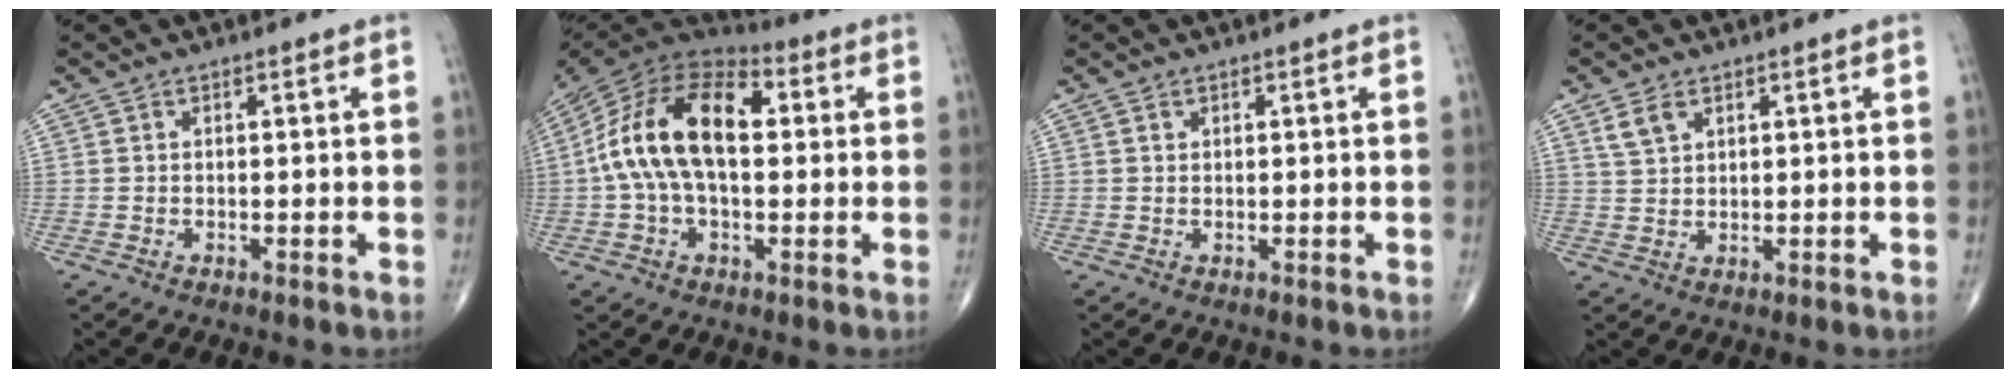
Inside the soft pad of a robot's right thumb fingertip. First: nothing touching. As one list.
[{"total": 18.9, "force": [1.9, 10.7, 15.5], "torque": [-0.289, 0.038, 0.022]}, {"total": 0.7, "force": [0.4, 0.6, 0.3], "torque": [0.000, -0.002, 0.007]}, {"total": 3.5, "force": [2.1, 2.0, 1.9], "torque": [-0.035, -0.004, 0.048]}]